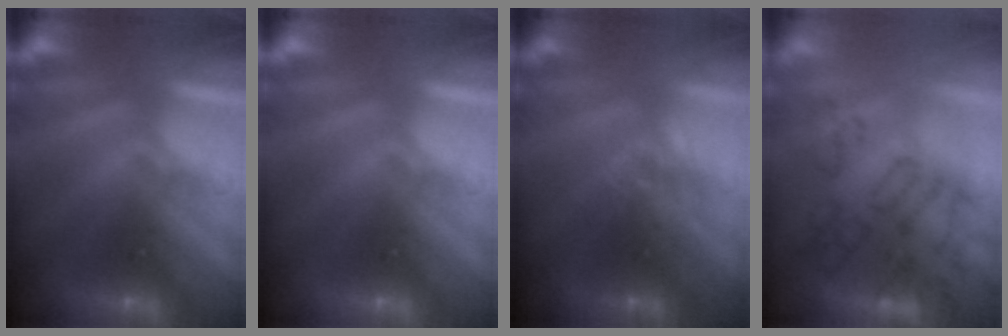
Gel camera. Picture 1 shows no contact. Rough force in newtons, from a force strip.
{"total": 0.0}
{"total": 2.1}
{"total": 3.3}